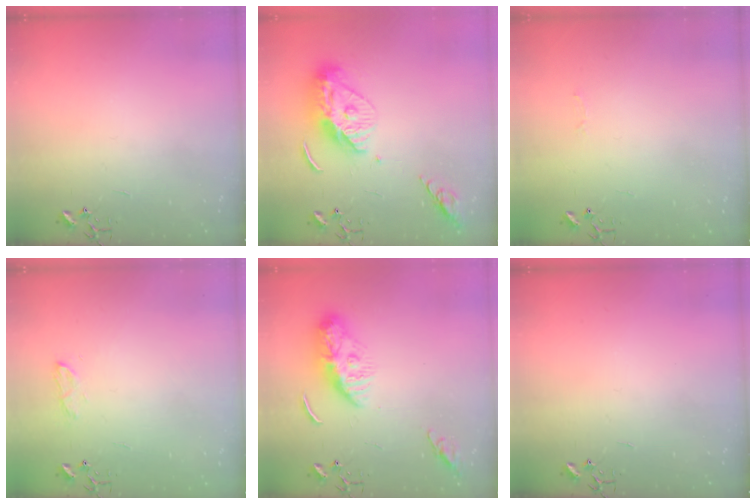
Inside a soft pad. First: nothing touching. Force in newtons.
{"total": 12.7, "press": 12.7, "slide": 0.9}
{"total": 2.5, "press": 2.5, "slide": 0.4}
{"total": 7.9, "press": 7.8, "slide": 0.9}
{"total": 10.8, "press": 10.7, "slide": 1.0}
{"total": 0.0}